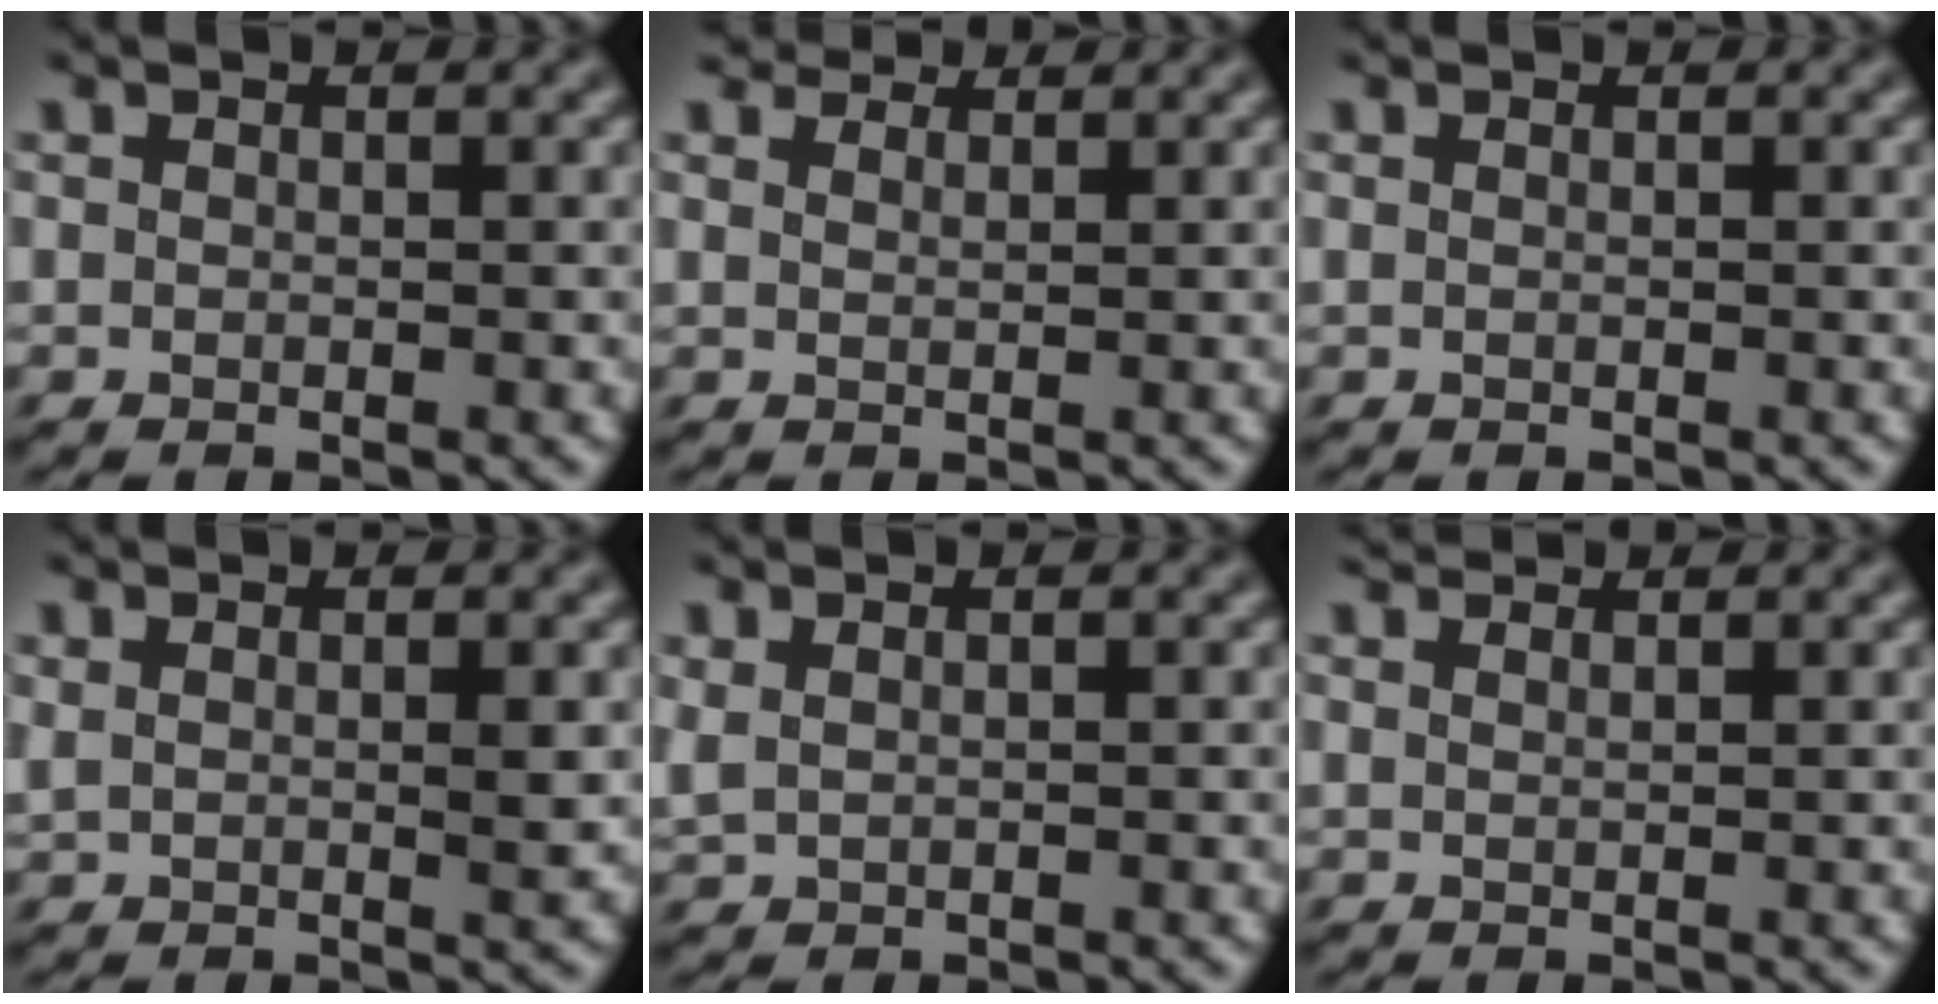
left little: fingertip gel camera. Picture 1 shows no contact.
{"total": 3.3, "force": [2.8, 1.3, 1.0], "torque": [-0.058, -0.006, 0.054]}
{"total": 0.0}
{"total": 2.0, "force": [0.5, 0.6, 1.8], "torque": [-0.049, -0.003, 0.009]}
{"total": 1.4, "force": [0.3, 0.6, 1.2], "torque": [-0.035, 0.002, 0.006]}
{"total": 1.8, "force": [1.8, -0.1, 0.3], "torque": [-0.020, 0.006, 0.036]}